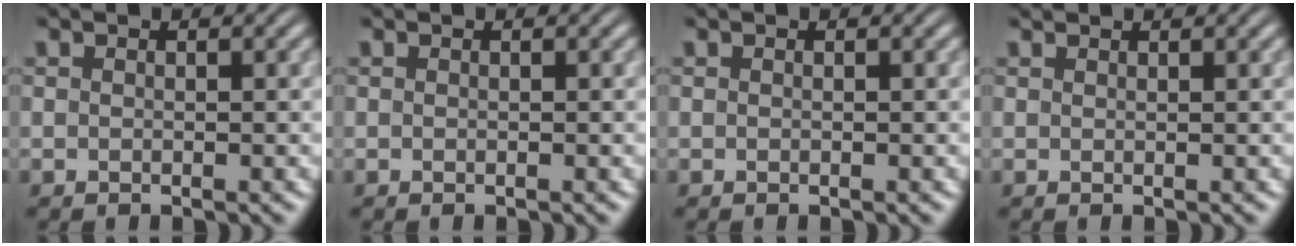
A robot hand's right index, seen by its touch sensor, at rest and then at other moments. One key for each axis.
{"total": 0.0}
{"total": 0.0}
{"total": 0.8, "fx": 0.7, "fy": -0.3, "fz": -0.1, "tx": 0.009, "ty": 0.001, "tz": 0.013}